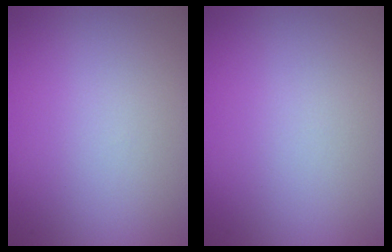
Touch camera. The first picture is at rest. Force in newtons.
{"total": 0.0}